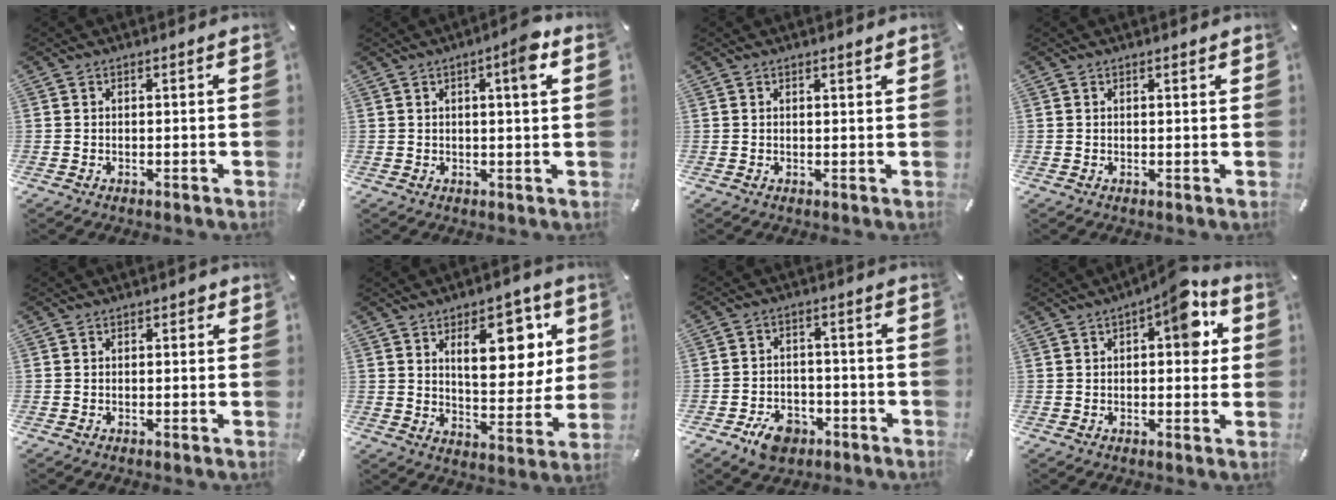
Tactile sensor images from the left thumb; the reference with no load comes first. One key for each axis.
{"total": 5.8, "fx": 2.3, "fy": 0.9, "fz": 5.2, "tx": -0.074, "ty": -0.008, "tz": 0.029}
{"total": 1.0, "fx": 0.8, "fy": 0.1, "fz": 0.6, "tx": -0.013, "ty": -0.001, "tz": 0.014}
{"total": 0.7, "fx": 0.5, "fy": 0.2, "fz": 0.5, "tx": -0.011, "ty": 0.000, "tz": 0.009}
{"total": 0.8, "fx": 0.2, "fy": 0.6, "fz": 0.6, "tx": -0.004, "ty": 0.002, "tz": -0.001}
{"total": 15.9, "fx": 6.9, "fy": 8.6, "fz": 11.5, "tx": -0.142, "ty": -0.030, "tz": 0.111}
{"total": 7.2, "fx": -4.1, "fy": 5.0, "fz": 3.2, "tx": -0.048, "ty": 0.025, "tz": -0.075}
{"total": 10.1, "fx": 3.2, "fy": 4.6, "fz": 8.4, "tx": -0.090, "ty": -0.015, "tz": 0.043}